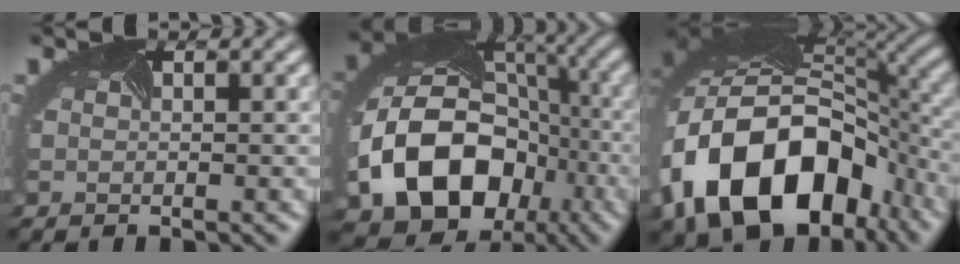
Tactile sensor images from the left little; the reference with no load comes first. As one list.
[{"total": 15.6, "force": [-5.3, 11.7, 8.8], "torque": [-0.171, -0.023, -0.079]}, {"total": 16.0, "force": [-5.6, 10.6, 10.6], "torque": [-0.199, -0.012, -0.097]}]